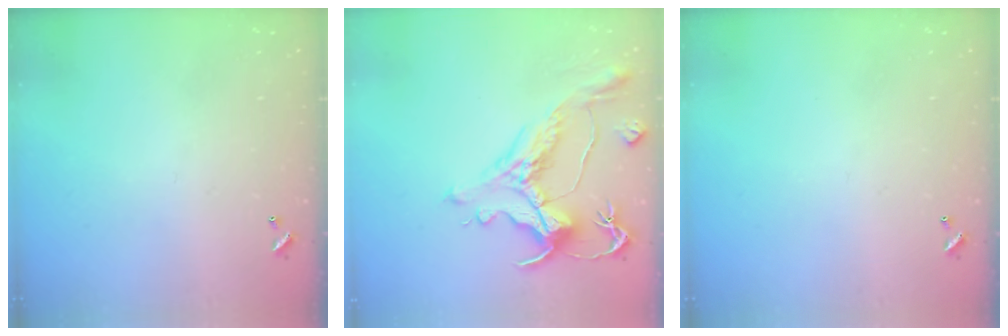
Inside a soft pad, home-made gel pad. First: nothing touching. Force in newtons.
{"total": 2.2, "press": 1.7, "slide": 1.4}
{"total": 0.0}